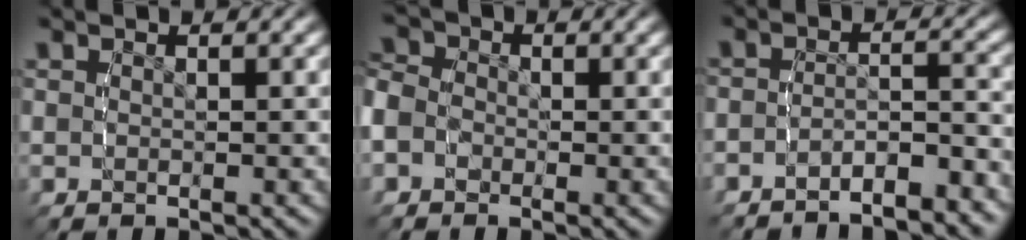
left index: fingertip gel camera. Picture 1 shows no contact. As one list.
[{"total": 5.2, "force": [-0.3, 4.9, 1.8], "torque": [-0.053, 0.001, -0.021]}, {"total": 6.9, "force": [-6.4, 2.2, 1.3], "torque": [-0.020, -0.015, -0.102]}]